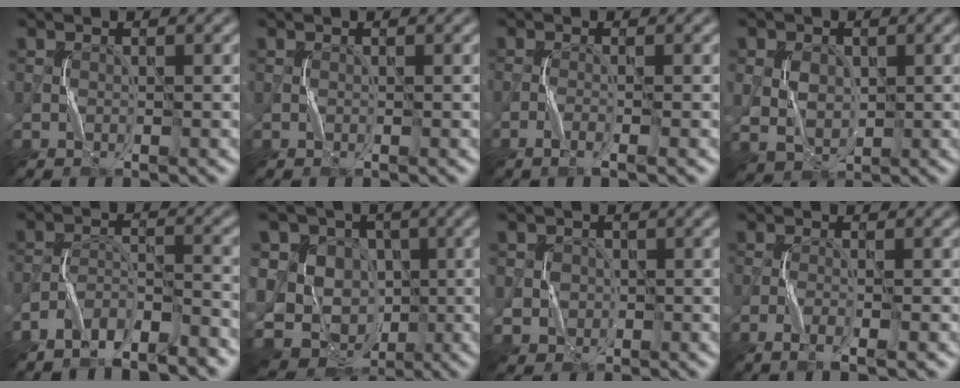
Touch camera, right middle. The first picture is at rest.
{"total": 0.0}
{"total": 1.3, "force": [-0.9, -0.2, 0.9], "torque": [-0.026, 0.001, -0.019]}
{"total": 3.4, "force": [0.6, 2.8, 1.9], "torque": [-0.037, 0.006, 0.007]}
{"total": 5.1, "force": [-4.6, 1.0, 2.0], "torque": [-0.040, -0.001, -0.085]}
{"total": 15.1, "force": [-0.8, 13.2, 7.1], "torque": [-0.164, 0.024, -0.022]}
{"total": 3.5, "force": [0.6, 3.3, 0.7], "torque": [-0.012, 0.020, 0.004]}
{"total": 2.1, "force": [-1.4, 0.0, 1.6], "torque": [-0.040, -0.001, -0.027]}